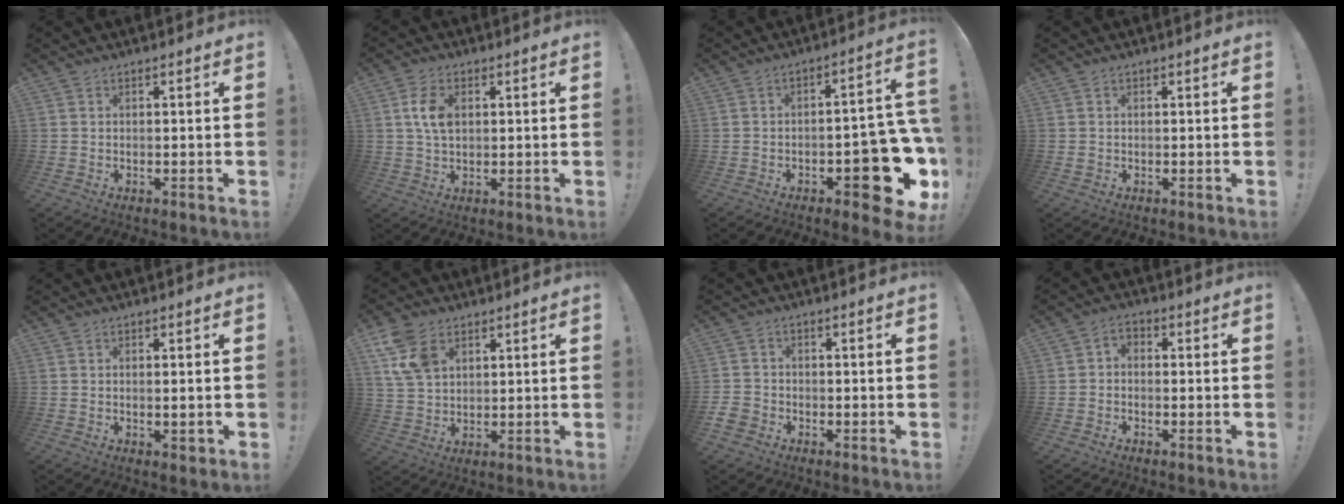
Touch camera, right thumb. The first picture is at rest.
{"total": 7.4, "force": [1.5, 4.8, 5.4], "torque": [-0.094, -0.003, 0.024]}
{"total": 17.5, "force": [-7.2, 7.0, 14.4], "torque": [-0.144, 0.042, -0.100]}
{"total": 0.6, "force": [-0.1, 0.6, 0.1], "torque": [-0.008, 0.005, 0.000]}
{"total": 1.7, "force": [0.3, 0.6, 1.6], "torque": [-0.011, -0.005, 0.003]}
{"total": 10.4, "force": [5.1, 6.9, 5.8], "torque": [-0.124, -0.006, 0.101]}
{"total": 3.4, "force": [-2.1, 2.4, 1.1], "torque": [-0.029, 0.003, -0.042]}
{"total": 2.5, "force": [-1.7, 1.3, 1.2], "torque": [-0.018, 0.007, -0.032]}